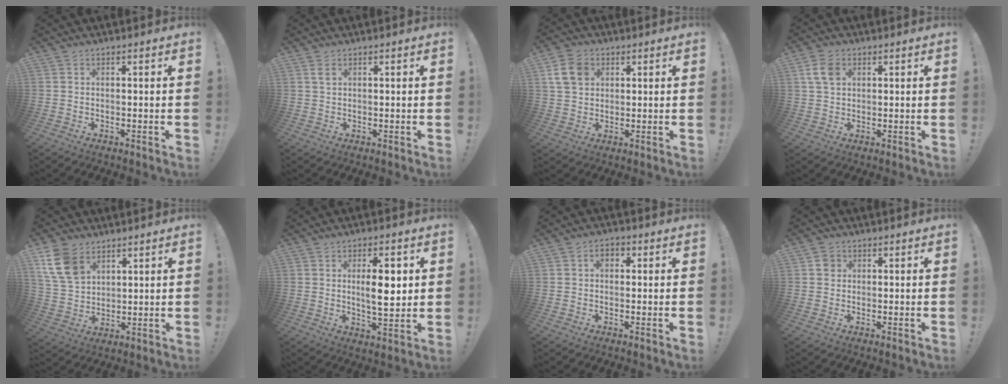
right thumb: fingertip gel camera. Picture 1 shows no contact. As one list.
[{"total": 2.0, "force": [1.1, 0.7, 1.5], "torque": [-0.024, -0.002, 0.018]}, {"total": 8.9, "force": [3.3, 6.7, 4.8], "torque": [-0.087, -0.001, 0.068]}, {"total": 6.1, "force": [2.0, 4.2, 4.0], "torque": [-0.074, 0.003, 0.040]}, {"total": 12.5, "force": [6.8, 8.3, 6.5], "torque": [-0.117, -0.029, 0.137]}, {"total": 9.5, "force": [1.6, 3.3, 8.8], "torque": [-0.131, -0.010, 0.018]}, {"total": 3.4, "force": [0.5, 2.3, 2.4], "torque": [-0.031, 0.003, 0.005]}, {"total": 2.7, "force": [0.7, 2.4, 0.8], "torque": [-0.004, 0.001, 0.012]}]